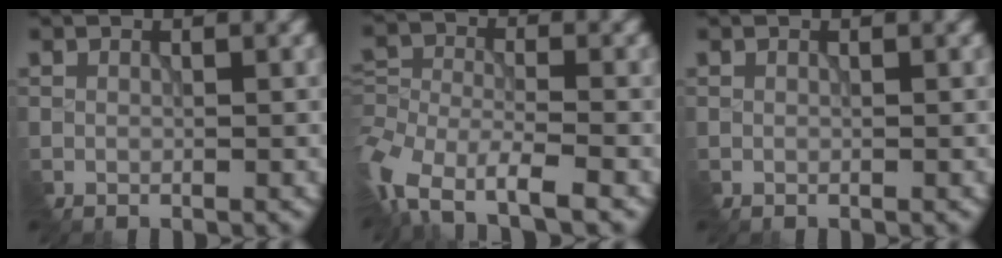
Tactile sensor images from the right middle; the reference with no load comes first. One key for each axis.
{"total": 6.8, "fx": -4.4, "fy": 2.6, "fz": 4.4, "tx": -0.088, "ty": 0.000, "tz": -0.097}
{"total": 0.0}